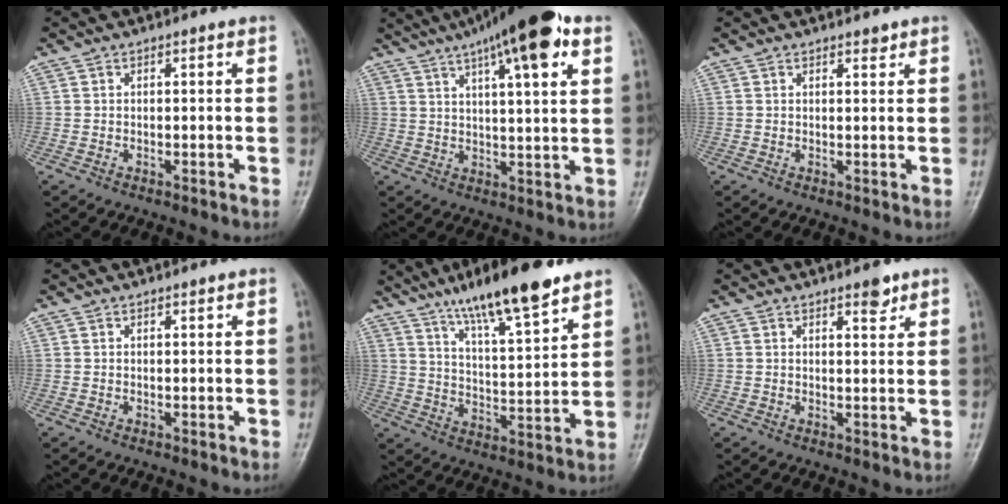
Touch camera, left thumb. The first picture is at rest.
{"total": 17.3, "force": [9.6, 4.0, 13.8], "torque": [-0.207, -0.007, 0.147]}
{"total": 1.3, "force": [1.1, 0.5, 0.4], "torque": [-0.001, -0.009, 0.015]}
{"total": 0.6, "force": [0.6, 0.1, 0.2], "torque": [-0.005, -0.005, 0.009]}
{"total": 16.4, "force": [11.6, 2.9, 11.2], "torque": [-0.172, -0.056, 0.198]}
{"total": 3.1, "force": [2.2, 1.1, 1.8], "torque": [-0.013, -0.015, 0.032]}